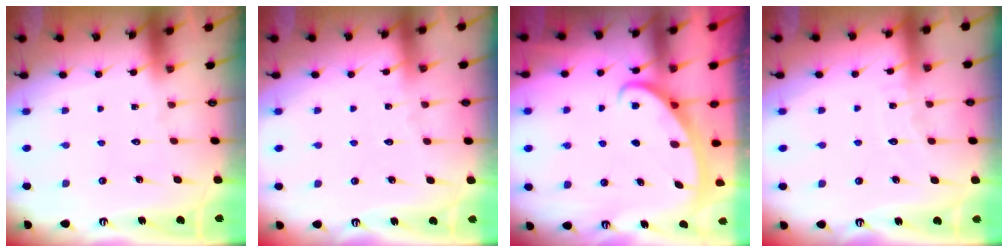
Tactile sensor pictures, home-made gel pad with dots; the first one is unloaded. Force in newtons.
{"total": 2.5, "press": 2.5, "slide": 0.3}
{"total": 2.6, "press": 2.6, "slide": 0.5}
{"total": 3.8, "press": 3.7, "slide": 0.5}